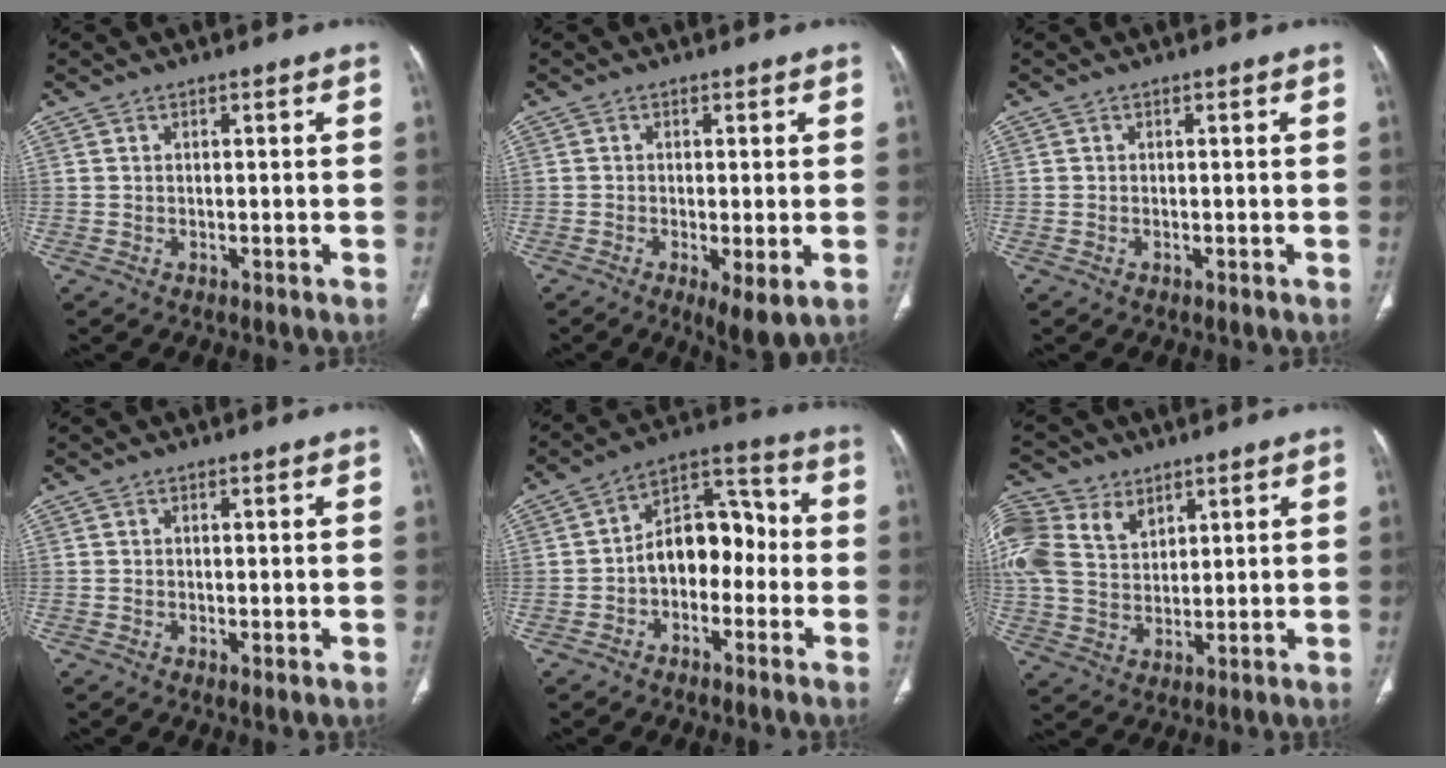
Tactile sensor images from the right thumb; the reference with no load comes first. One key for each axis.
{"total": 5.8, "fx": -1.7, "fy": 1.5, "fz": 5.3, "tx": -0.094, "ty": -0.018, "tz": -0.026}
{"total": 0.0}
{"total": 1.0, "fx": -0.2, "fy": 0.3, "fz": 0.9, "tx": -0.020, "ty": -0.005, "tz": -0.003}
{"total": 11.3, "fx": -2.0, "fy": 7.7, "fz": 8.1, "tx": -0.088, "ty": 0.048, "tz": -0.048}
{"total": 15.4, "fx": 6.5, "fy": 11.0, "fz": 8.5, "tx": -0.195, "ty": 0.001, "tz": 0.129}